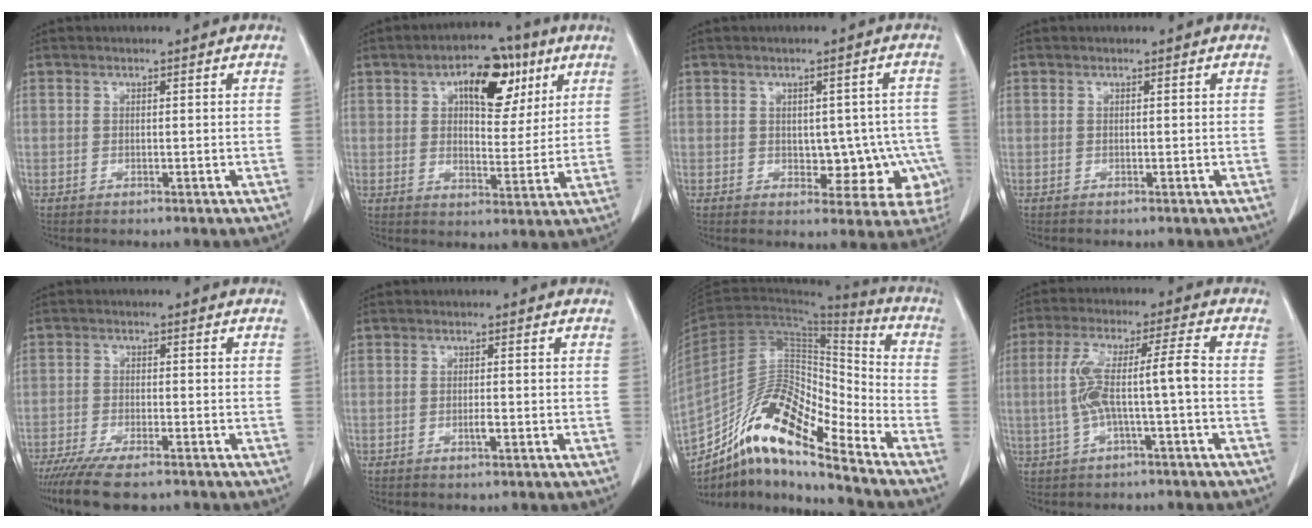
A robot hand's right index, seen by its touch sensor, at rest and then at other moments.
{"total": 11.2, "force": [5.1, 5.5, 8.2], "torque": [-0.115, 0.023, 0.079]}
{"total": 8.9, "force": [-1.5, 5.4, 6.9], "torque": [-0.057, 0.020, -0.007]}
{"total": 0.0}
{"total": 9.4, "force": [-7.4, 2.2, 5.4], "torque": [-0.082, -0.017, -0.120]}
{"total": 1.3, "force": [-0.5, 0.2, 1.2], "torque": [-0.022, 0.000, -0.008]}
{"total": 15.9, "force": [-11.9, 3.1, 10.0], "torque": [-0.178, 0.033, -0.211]}
{"total": 8.3, "force": [-1.1, 0.3, 8.2], "torque": [-0.165, 0.028, -0.020]}